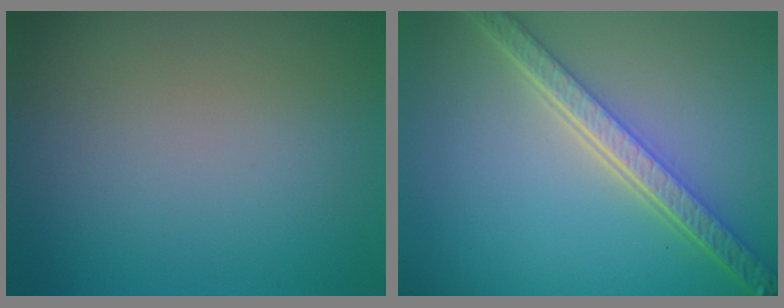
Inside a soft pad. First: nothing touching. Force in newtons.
{"total": 5.9, "press": 4.3, "slide": 4.0}